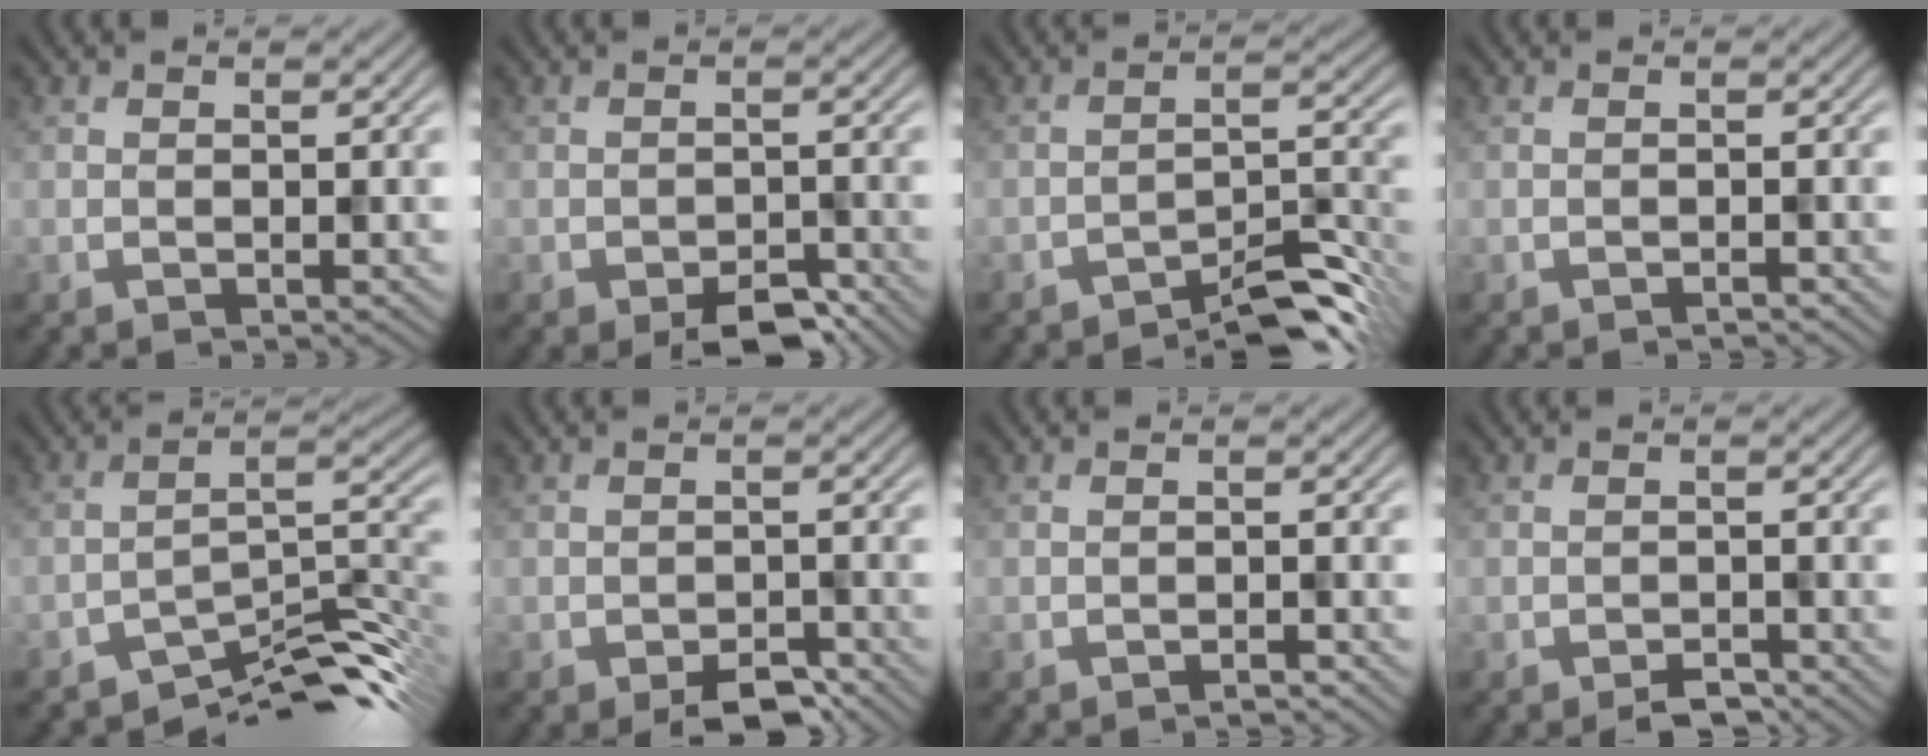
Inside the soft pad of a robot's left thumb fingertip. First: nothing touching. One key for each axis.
{"total": 4.0, "fx": -3.0, "fy": 1.6, "fz": 2.1, "tx": -0.026, "ty": 0.001, "tz": -0.045}
{"total": 6.0, "fx": -5.2, "fy": 1.2, "fz": 2.9, "tx": -0.035, "ty": 0.012, "tz": -0.085}
{"total": 0.6, "fx": -0.6, "fy": 0.0, "fz": 0.0, "tx": 0.003, "ty": 0.007, "tz": -0.016}
{"total": 9.5, "fx": -7.8, "fy": 2.3, "fz": 4.9, "tx": -0.065, "ty": 0.004, "tz": -0.137}
{"total": 3.4, "fx": -2.7, "fy": 1.4, "fz": 1.7, "tx": -0.021, "ty": 0.001, "tz": -0.040}
{"total": 0.9, "fx": -0.9, "fy": 0.0, "fz": 0.1, "tx": 0.003, "ty": 0.008, "tz": -0.021}
{"total": 1.9, "fx": -1.7, "fy": 0.6, "fz": 0.6, "tx": -0.009, "ty": 0.002, "tz": -0.029}